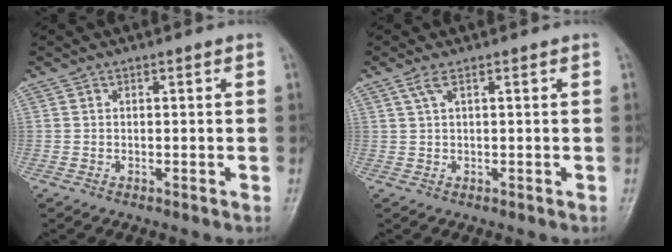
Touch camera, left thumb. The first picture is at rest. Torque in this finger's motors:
{"motor_torque": [0.15, 0.05, 0.18, -0.03, 0.06]}